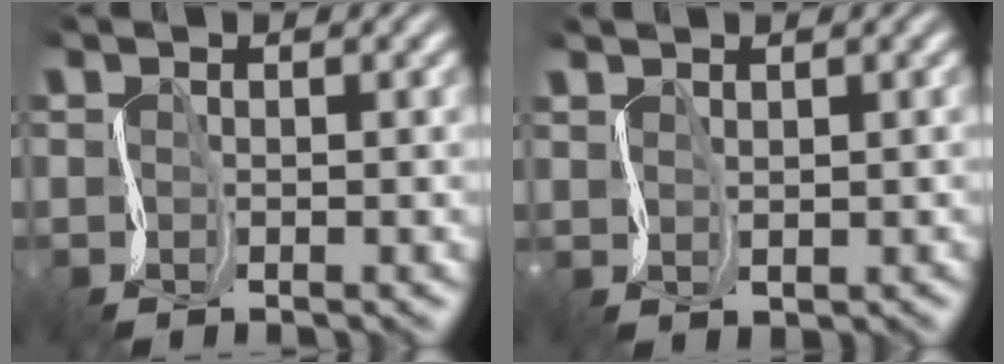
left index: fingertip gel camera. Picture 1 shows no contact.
{"total": 1.3, "force": [1.1, 0.3, -0.5], "torque": [0.007, 0.004, 0.025]}